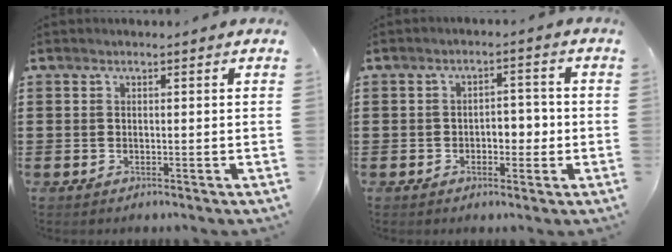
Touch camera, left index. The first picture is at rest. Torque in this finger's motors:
{"motor_torque": [0.09, 0.09, 0.07, 0.05]}